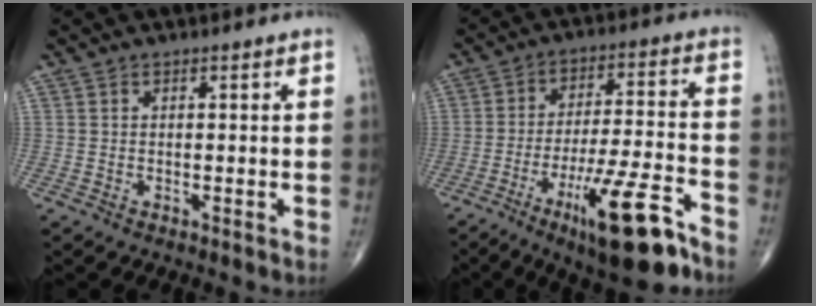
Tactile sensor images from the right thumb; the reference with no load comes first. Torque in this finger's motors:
{"motor_torque": [4.81, 0.19, 1.36, -1.41, 0.15]}